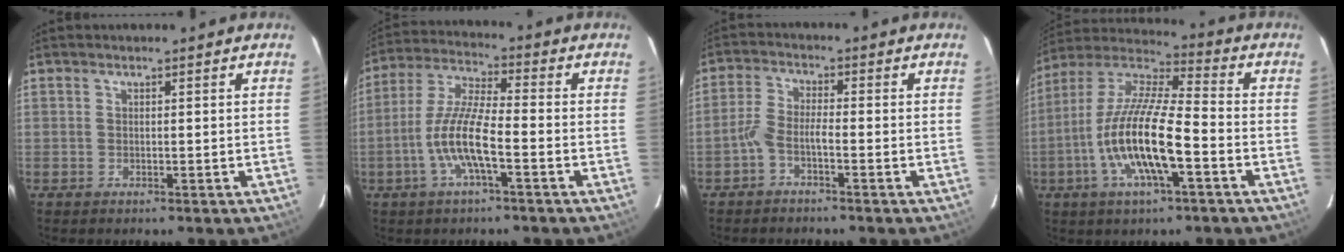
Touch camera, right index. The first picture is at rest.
{"total": 10.3, "force": [-3.8, 1.8, 9.4], "torque": [-0.201, -0.001, -0.073]}
{"total": 3.3, "force": [-2.0, 0.7, 2.6], "torque": [-0.066, 0.012, -0.042]}
{"total": 16.5, "force": [-5.4, 3.8, 15.1], "torque": [-0.298, -0.009, -0.111]}